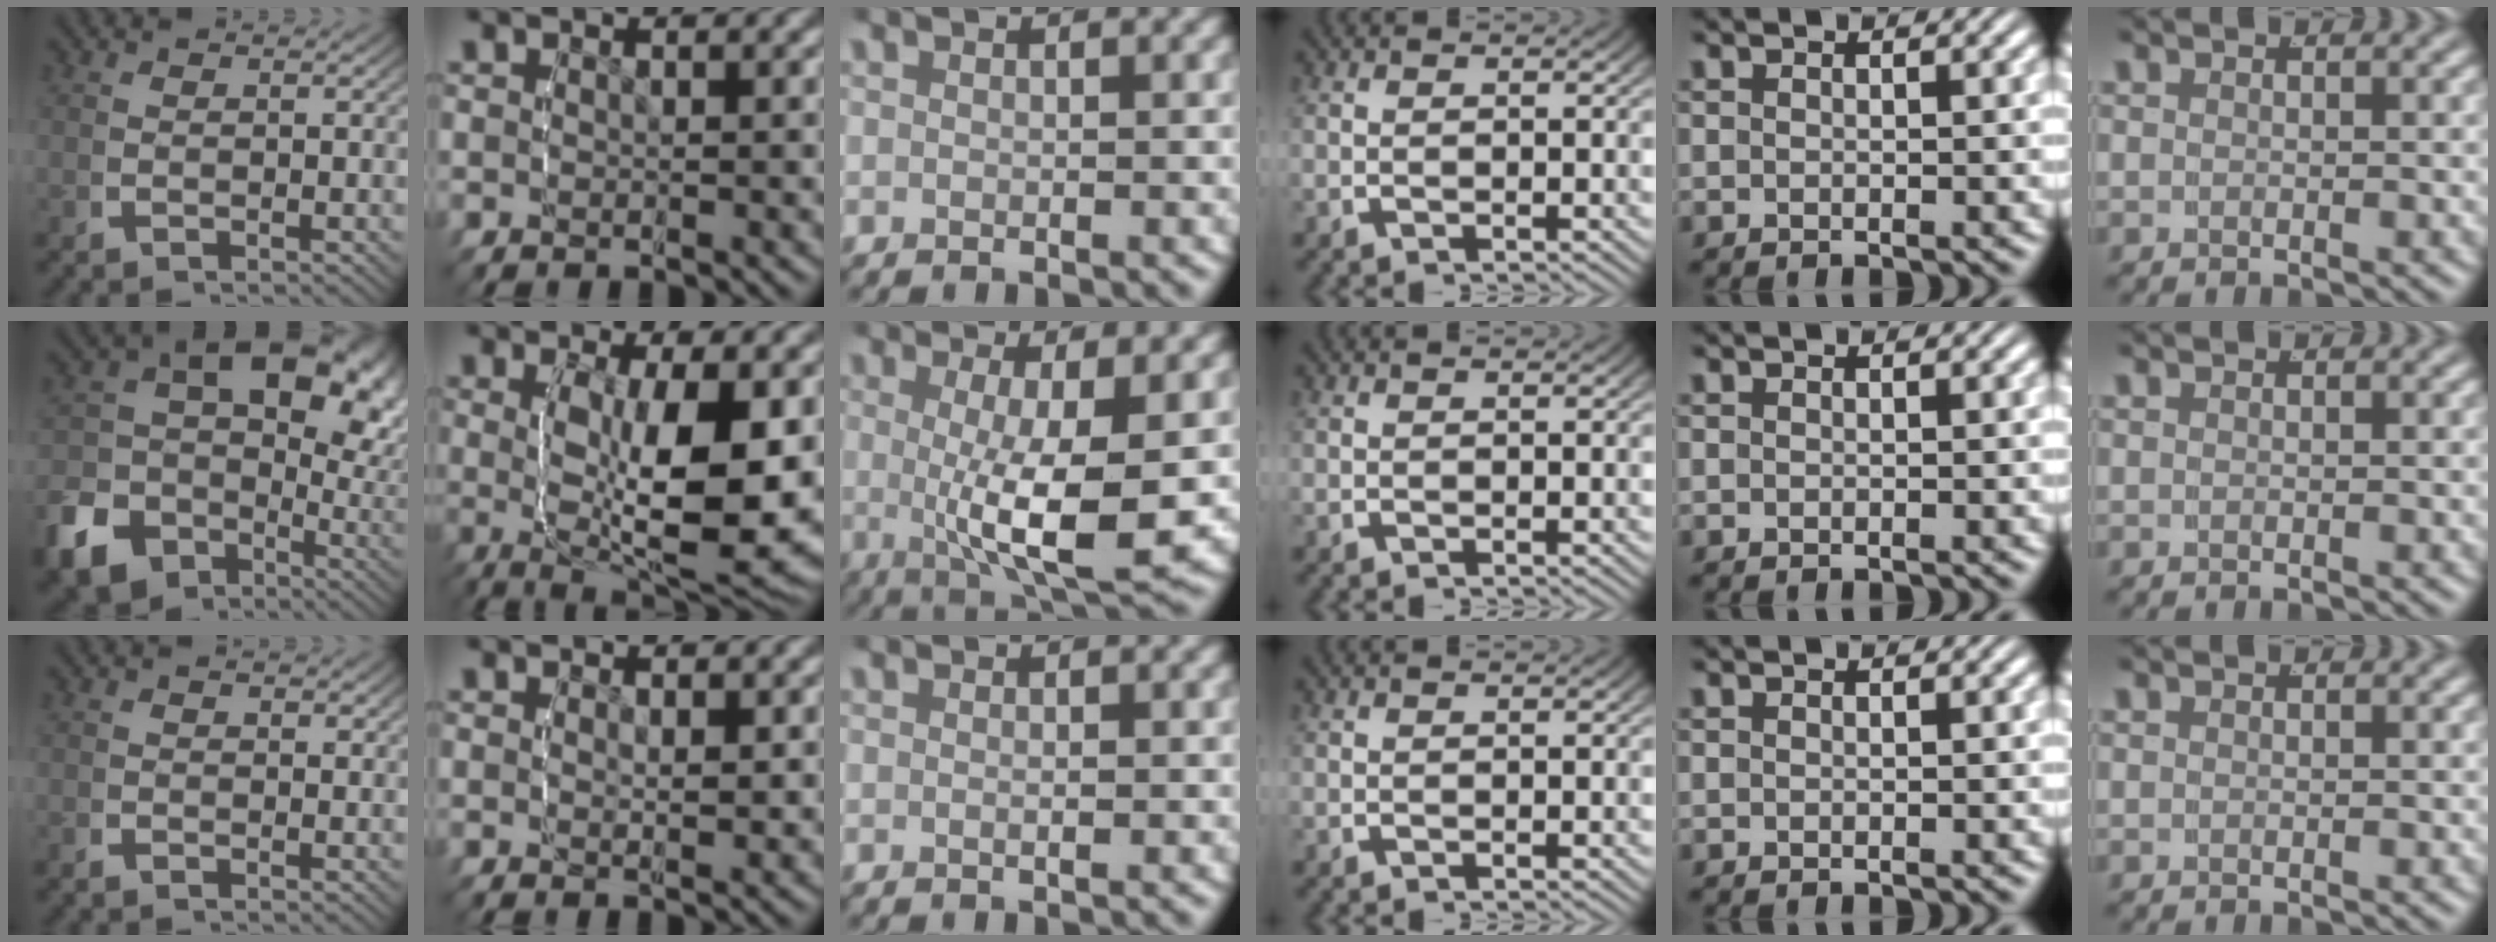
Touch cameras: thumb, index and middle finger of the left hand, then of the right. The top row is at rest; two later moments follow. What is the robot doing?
{"motion": "lift_and_place", "object": "lipstick"}